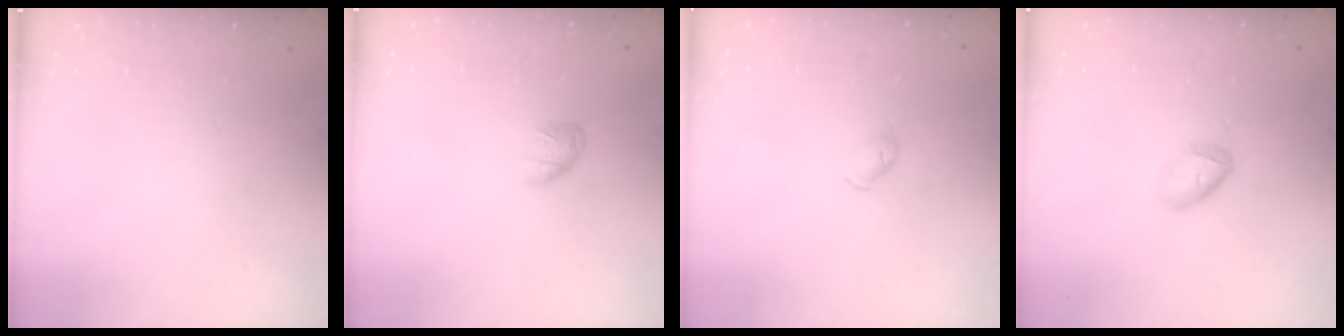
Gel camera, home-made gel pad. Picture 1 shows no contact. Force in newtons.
{"total": 5.5, "press": 5.3, "slide": 1.4}
{"total": 3.9, "press": 3.9, "slide": 0.7}
{"total": 5.5, "press": 5.5, "slide": 0.8}